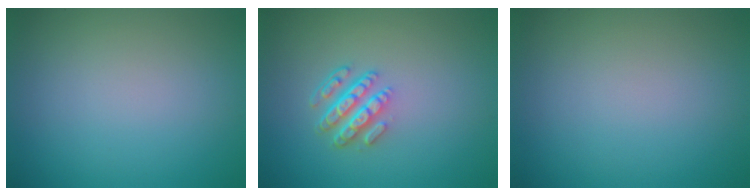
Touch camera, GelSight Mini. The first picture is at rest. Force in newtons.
{"total": 4.2, "press": 3.1, "slide": 2.9}
{"total": 0.0}